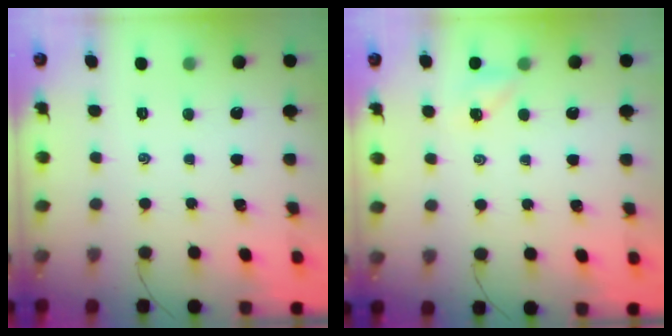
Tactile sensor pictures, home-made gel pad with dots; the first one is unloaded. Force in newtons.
{"total": 4.2, "press": 4.1, "slide": 0.9}